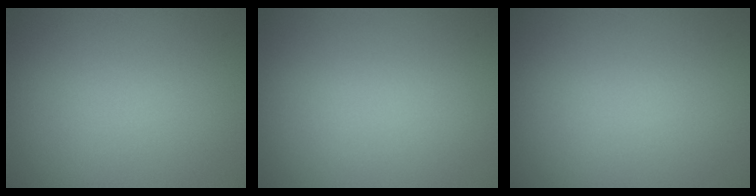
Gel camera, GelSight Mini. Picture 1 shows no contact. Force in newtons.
{"total": 0.0}
{"total": 0.0}